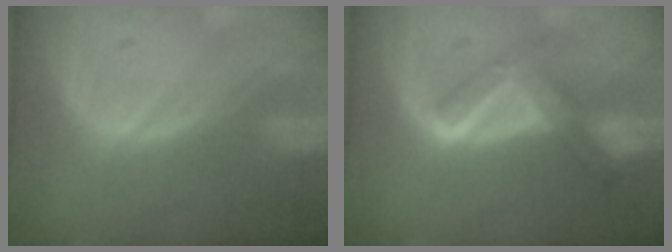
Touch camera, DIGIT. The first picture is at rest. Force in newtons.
{"total": 6.7, "press": 5.7, "slide": 3.5}